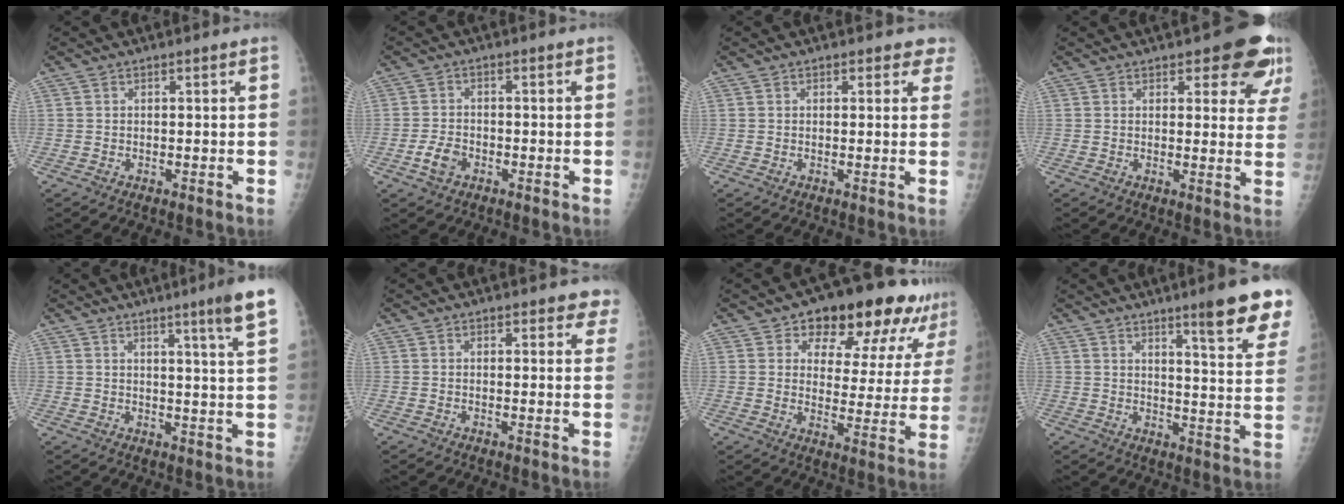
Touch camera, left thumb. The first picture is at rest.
{"total": 3.7, "force": [-1.7, 2.4, 2.3], "torque": [-0.044, 0.011, -0.032]}
{"total": 2.9, "force": [2.2, 1.6, 0.9], "torque": [0.023, -0.006, 0.014]}
{"total": 10.4, "force": [6.8, 4.0, 6.8], "torque": [-0.040, -0.031, 0.070]}
{"total": 8.4, "force": [5.1, -0.8, 6.6], "torque": [-0.091, -0.033, 0.066]}
{"total": 3.9, "force": [3.0, 1.7, 1.8], "torque": [0.014, -0.010, 0.027]}
{"total": 17.8, "force": [12.8, 8.2, 9.3], "torque": [-0.068, -0.050, 0.155]}
{"total": 13.8, "force": [9.1, 1.4, 10.3], "torque": [-0.114, -0.054, 0.117]}